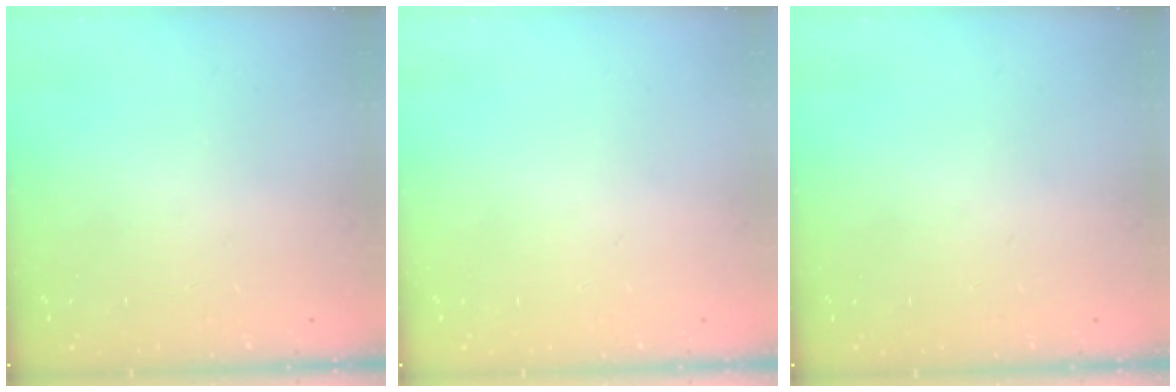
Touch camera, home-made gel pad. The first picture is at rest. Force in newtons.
{"total": 0.0}
{"total": 0.0}